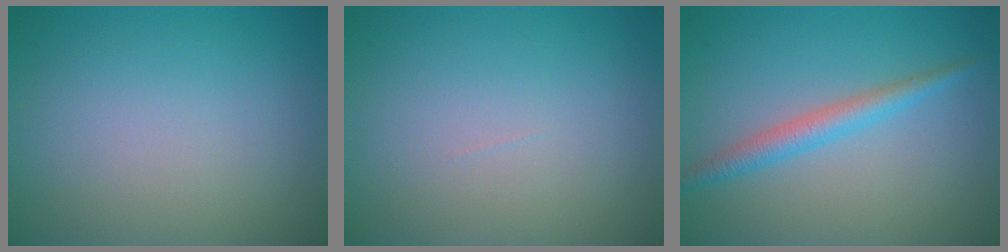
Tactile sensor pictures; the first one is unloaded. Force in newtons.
{"total": 0.0}
{"total": 2.5, "press": 2.5, "slide": 0.0}